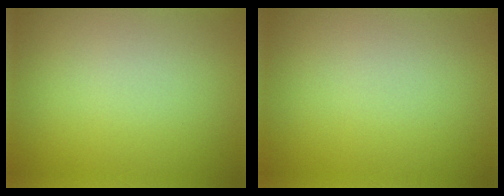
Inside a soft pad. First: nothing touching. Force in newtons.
{"total": 0.0}